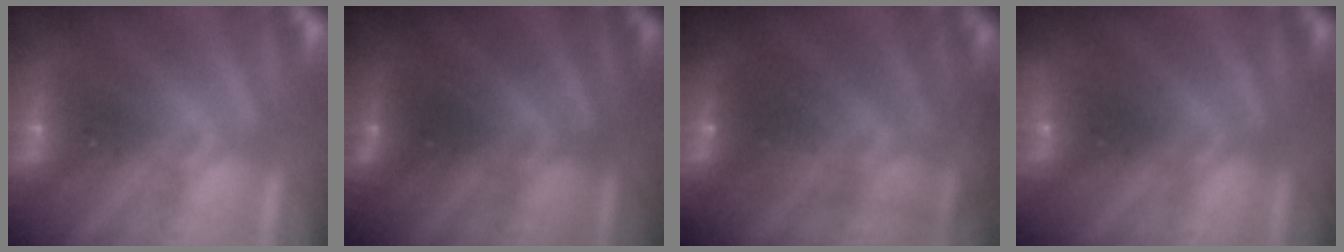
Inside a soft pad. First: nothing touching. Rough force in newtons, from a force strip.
{"total": 1.3}
{"total": 7.1}
{"total": 2.4}